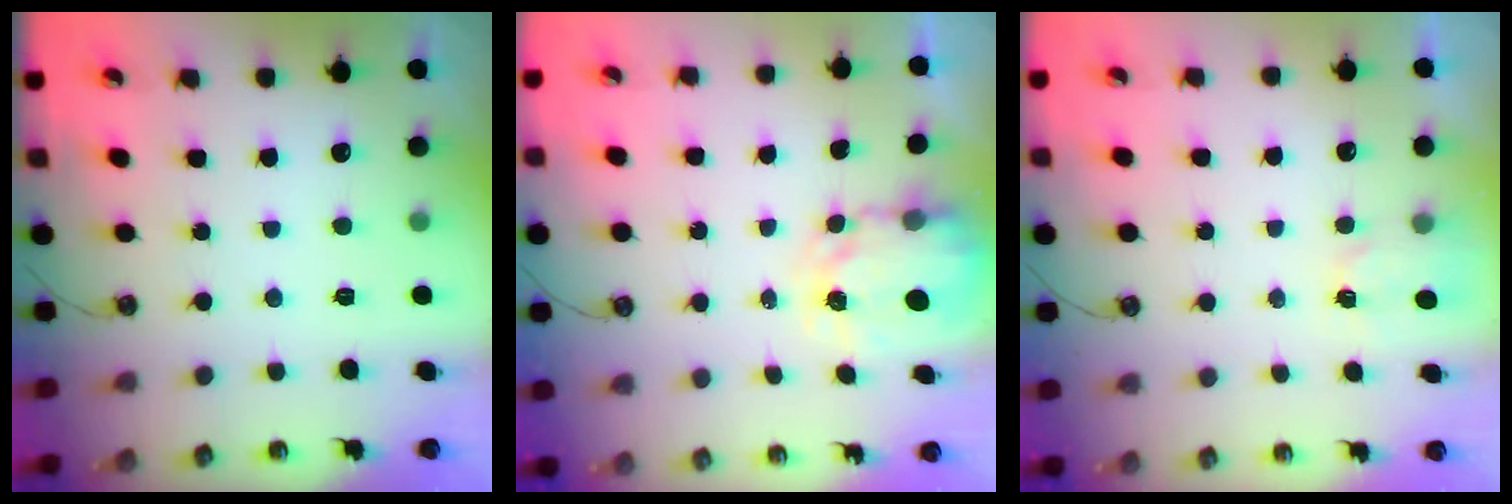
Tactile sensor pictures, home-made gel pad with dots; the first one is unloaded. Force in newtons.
{"total": 4.1, "press": 4.1, "slide": 0.3}
{"total": 2.2, "press": 2.2, "slide": 0.4}